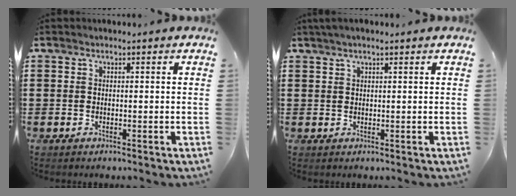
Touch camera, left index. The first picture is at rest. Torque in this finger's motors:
{"motor_torque": [1.58, 0.56, 0.19, 0.06]}